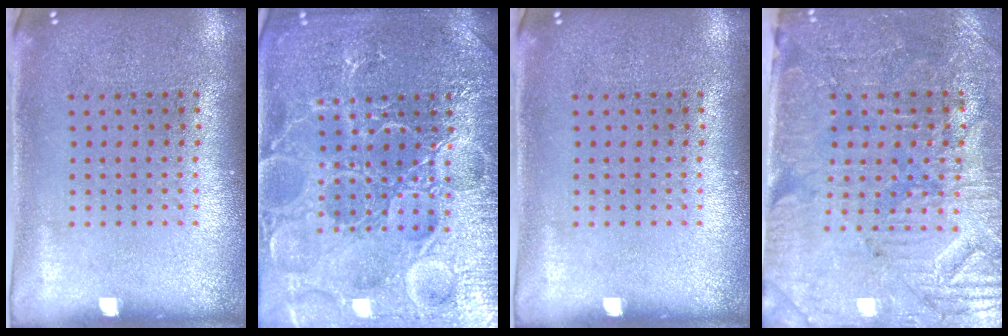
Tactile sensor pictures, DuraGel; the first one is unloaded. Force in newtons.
{"total": 7.5, "press": 7.5, "slide": 1.0}
{"total": 0.0}
{"total": 3.7, "press": 3.5, "slide": 1.3}